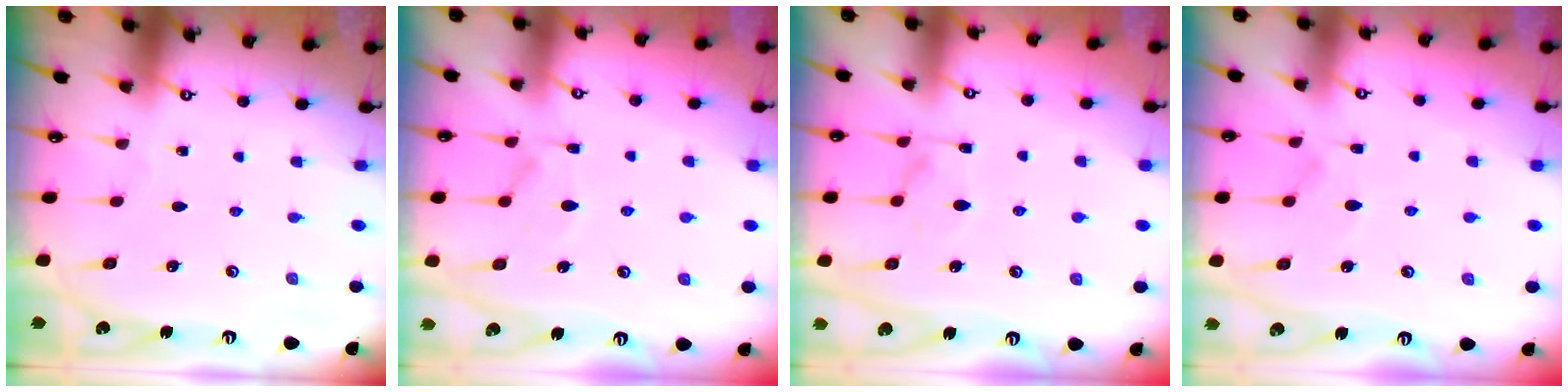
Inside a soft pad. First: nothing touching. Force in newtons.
{"total": 1.9, "press": 1.4, "slide": 1.2}
{"total": 3.1, "press": 2.9, "slide": 1.2}
{"total": 1.0, "press": 0.2, "slide": 0.9}